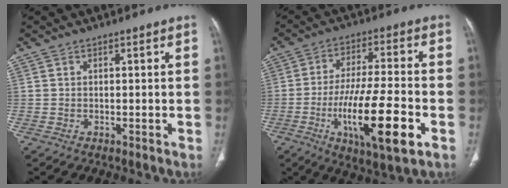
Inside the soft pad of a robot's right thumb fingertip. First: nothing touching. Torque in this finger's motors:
{"motor_torque": [1.58, 3.43, 1.69, -0.01, 0.51]}